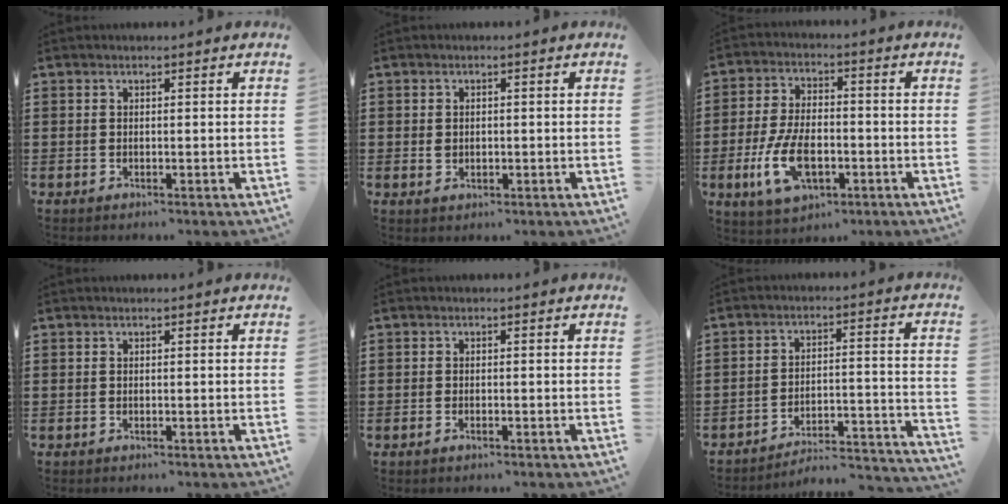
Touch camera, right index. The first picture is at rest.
{"total": 1.3, "force": [0.1, 1.1, 0.8], "torque": [-0.016, 0.007, 0.000]}
{"total": 9.3, "force": [-3.0, 4.8, 7.4], "torque": [-0.176, -0.008, -0.060]}
{"total": 0.0}
{"total": 0.6, "force": [-0.4, 0.2, 0.4], "torque": [-0.010, -0.004, -0.007]}
{"total": 3.4, "force": [-3.2, 0.2, 1.0], "torque": [-0.025, -0.012, -0.073]}